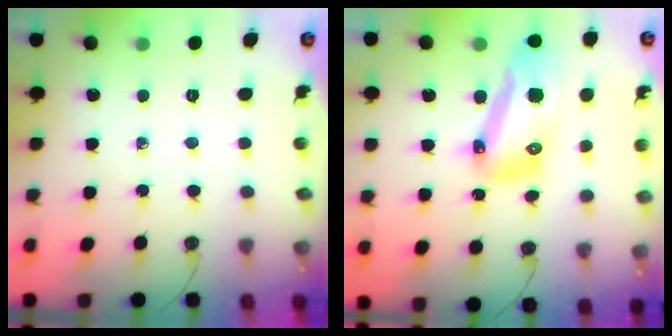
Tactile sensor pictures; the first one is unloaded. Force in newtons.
{"total": 14.3, "press": 14.2, "slide": 1.7}